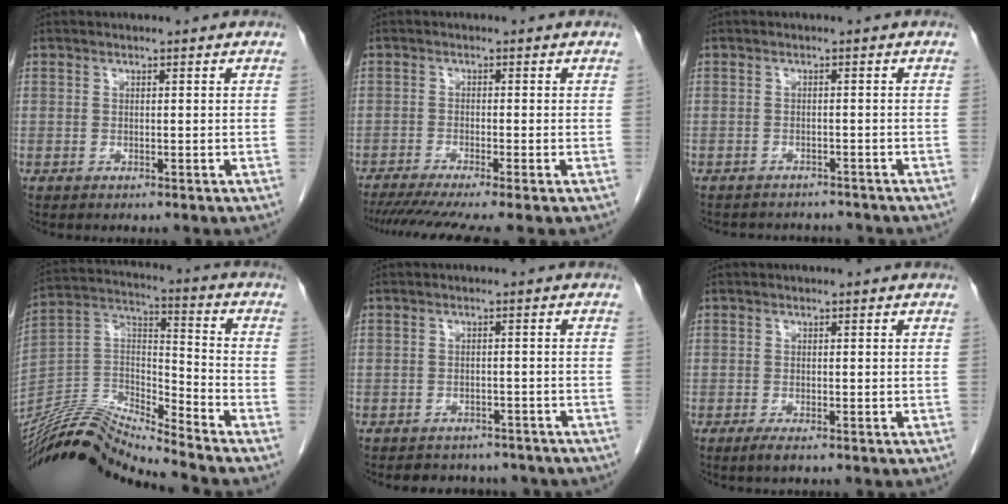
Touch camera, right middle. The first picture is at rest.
{"total": 9.5, "force": [-7.7, -0.6, 5.5], "torque": [-0.076, -0.023, -0.120]}
{"total": 6.5, "force": [-6.1, 2.0, 1.0], "torque": [-0.019, 0.001, -0.072]}
{"total": 15.9, "force": [-15.3, -1.4, 4.1], "torque": [-0.075, 0.034, -0.288]}
{"total": 8.6, "force": [-7.5, 3.8, 1.9], "torque": [-0.024, 0.008, -0.078]}
{"total": 1.6, "force": [-1.0, 0.3, 1.2], "torque": [-0.026, -0.004, -0.017]}